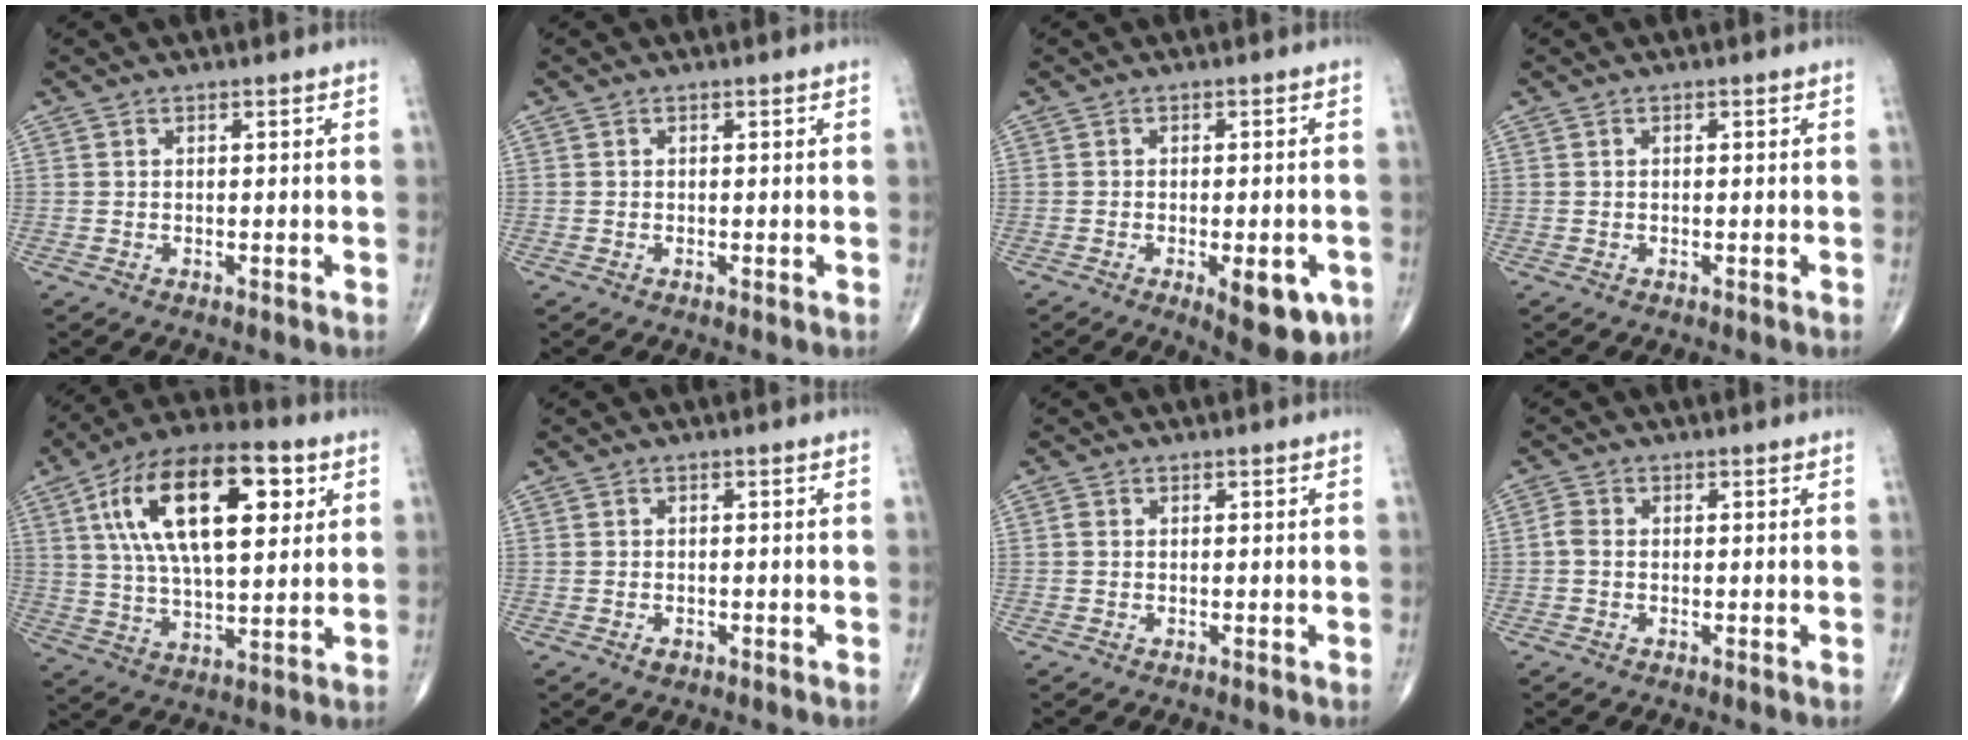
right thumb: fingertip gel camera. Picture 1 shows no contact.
{"total": 0.0}
{"total": 9.3, "force": [-3.6, 3.6, 7.8], "torque": [-0.082, 0.001, -0.040]}
{"total": 0.0}
{"total": 22.6, "force": [7.3, 10.1, 18.8], "torque": [-0.312, 0.000, 0.118]}
{"total": 1.1, "force": [-0.7, 0.7, 0.6], "torque": [-0.009, 0.002, -0.010]}
{"total": 0.7, "force": [0.0, 0.5, 0.4], "torque": [-0.007, 0.000, -0.004]}
{"total": 1.8, "force": [-0.3, 1.3, 1.3], "torque": [-0.023, 0.002, -0.013]}